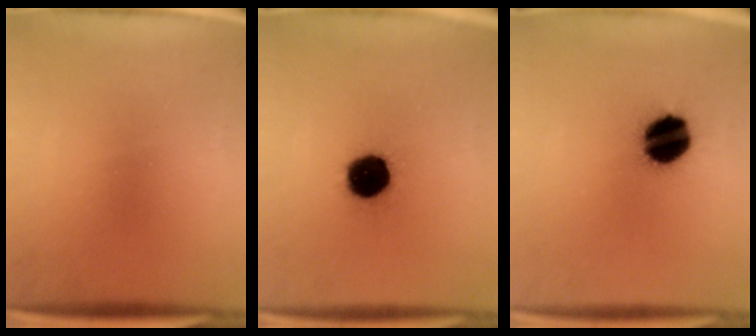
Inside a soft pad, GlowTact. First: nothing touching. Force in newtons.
{"total": 13.1}
{"total": 14.4}